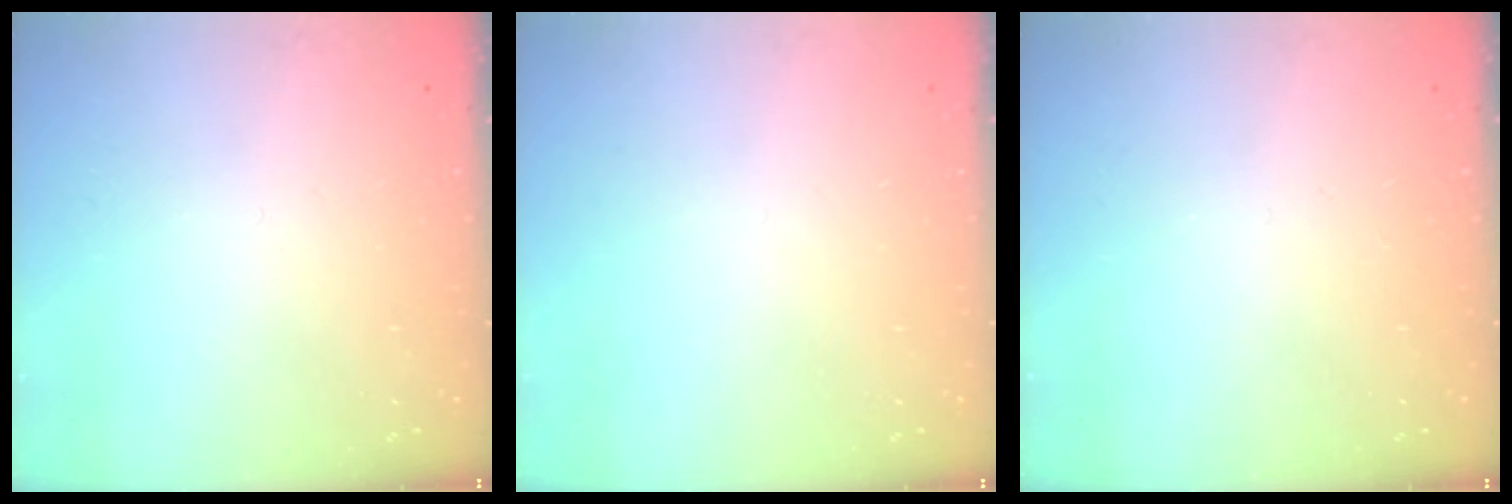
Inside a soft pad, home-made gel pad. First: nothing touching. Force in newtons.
{"total": 0.0}
{"total": 0.0}